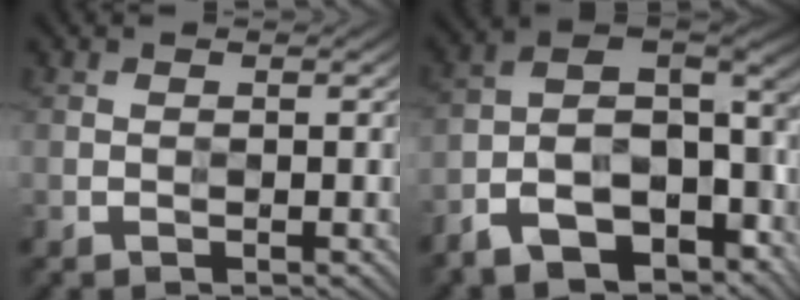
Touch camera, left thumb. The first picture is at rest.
{"total": 14.6, "force": [-7.9, 7.0, 10.1], "torque": [-0.207, -0.032, -0.119]}